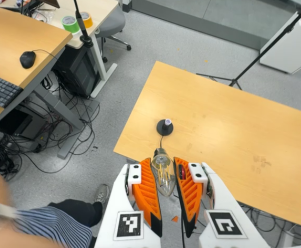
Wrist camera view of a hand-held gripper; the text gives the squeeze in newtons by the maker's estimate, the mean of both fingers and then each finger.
{"total": 19.9, "left": 23.7, "right": 16.0}